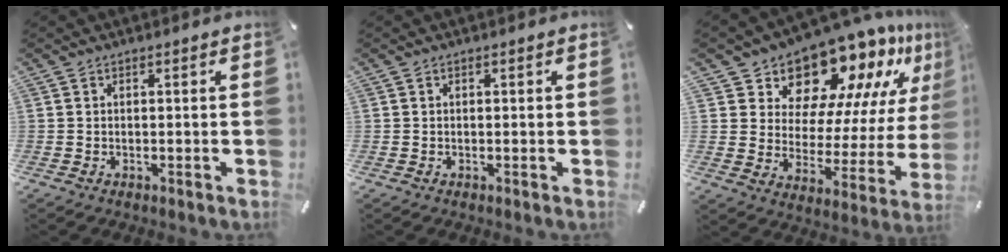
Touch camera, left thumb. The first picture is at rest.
{"total": 0.0}
{"total": 15.1, "force": [13.6, 6.1, 2.9], "torque": [-0.042, -0.142, 0.226]}